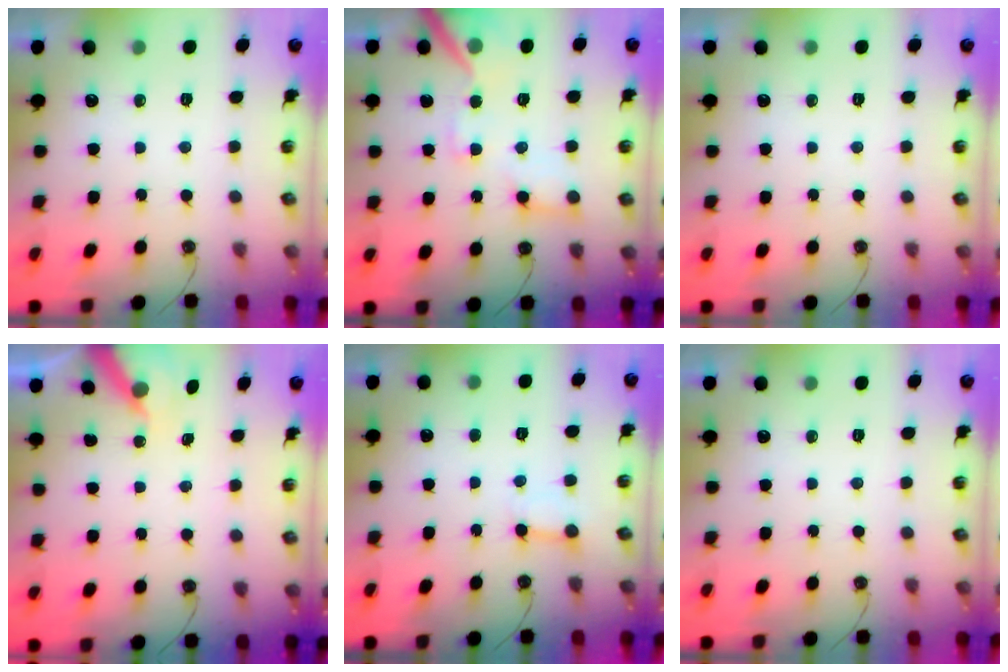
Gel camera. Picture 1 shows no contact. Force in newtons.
{"total": 13.4, "press": 13.3, "slide": 1.7}
{"total": 0.0}
{"total": 6.7, "press": 6.7, "slide": 0.4}
{"total": 2.6, "press": 2.6, "slide": 0.2}
{"total": 0.0}